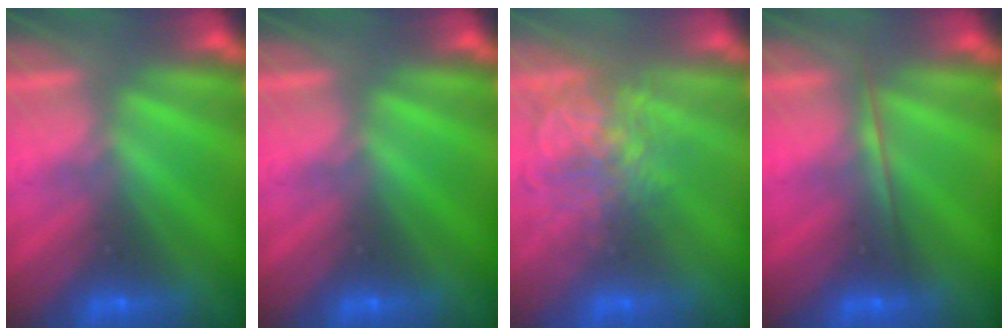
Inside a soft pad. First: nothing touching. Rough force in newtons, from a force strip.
{"total": 0.0}
{"total": 3.7}
{"total": 1.7}